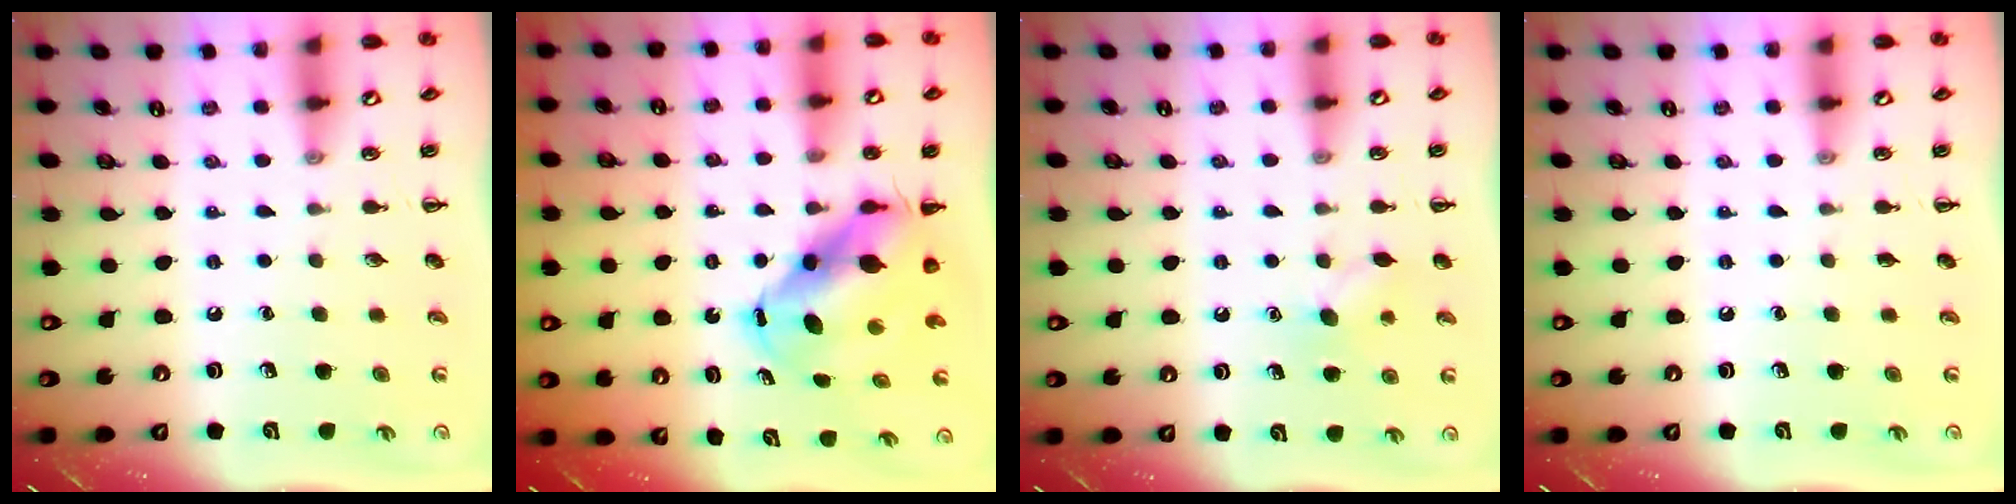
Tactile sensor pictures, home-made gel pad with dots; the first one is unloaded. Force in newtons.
{"total": 8.2, "press": 7.9, "slide": 2.3}
{"total": 5.7, "press": 5.6, "slide": 1.2}
{"total": 0.0}